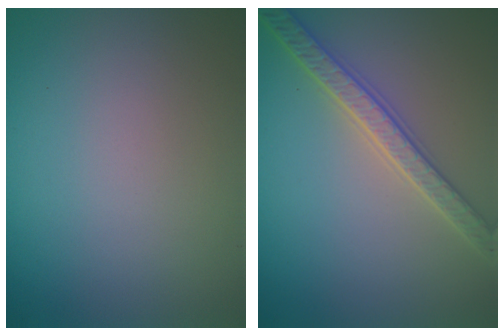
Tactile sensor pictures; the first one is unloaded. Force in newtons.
{"total": 3.6, "press": 3.6, "slide": 0.8}